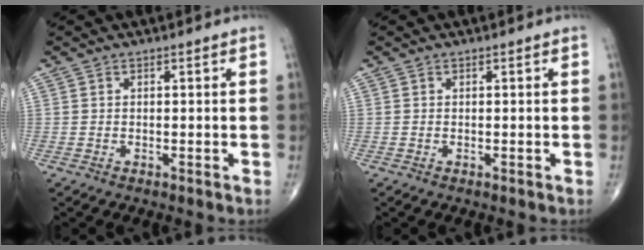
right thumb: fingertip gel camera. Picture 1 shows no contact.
{"total": 0.0}